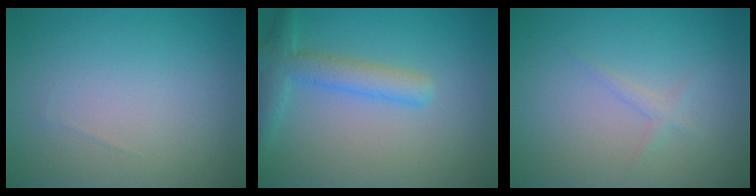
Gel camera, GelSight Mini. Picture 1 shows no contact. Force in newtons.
{"total": 3.5, "press": 3.5, "slide": 0.2}
{"total": 0.9, "press": 0.9, "slide": 0.1}